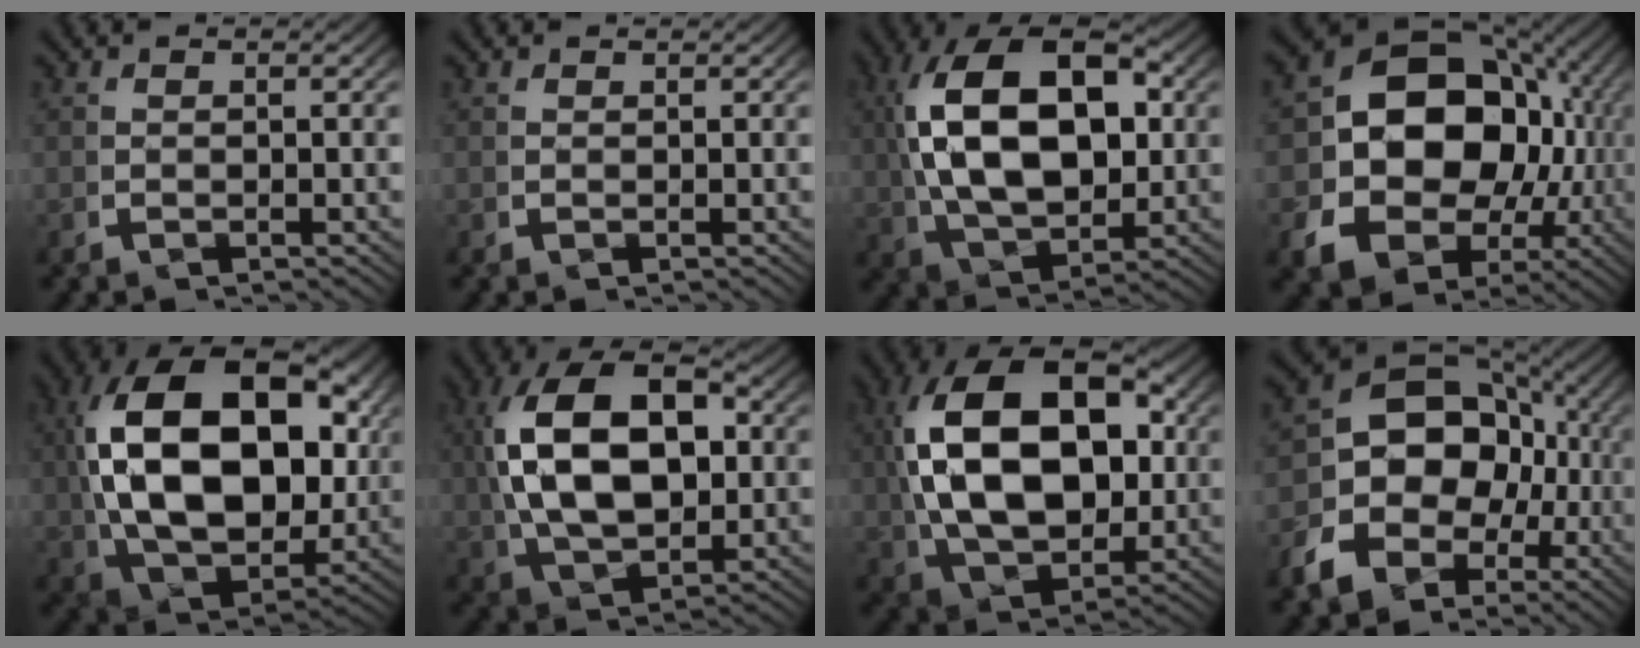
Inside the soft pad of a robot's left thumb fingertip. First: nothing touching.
{"total": 0.0}
{"total": 14.0, "force": [2.1, 8.9, 10.6], "torque": [-0.208, -0.033, 0.057]}
{"total": 19.6, "force": [-0.4, 15.6, 11.9], "torque": [-0.221, -0.061, 0.007]}
{"total": 17.9, "force": [1.9, 11.5, 13.6], "torque": [-0.270, -0.048, 0.058]}
{"total": 12.6, "force": [1.9, 8.1, 9.4], "torque": [-0.186, -0.030, 0.056]}
{"total": 16.1, "force": [2.0, 10.5, 12.1], "torque": [-0.240, -0.040, 0.060]}
{"total": 11.6, "force": [0.2, 9.5, 6.6], "torque": [-0.124, -0.034, 0.012]}